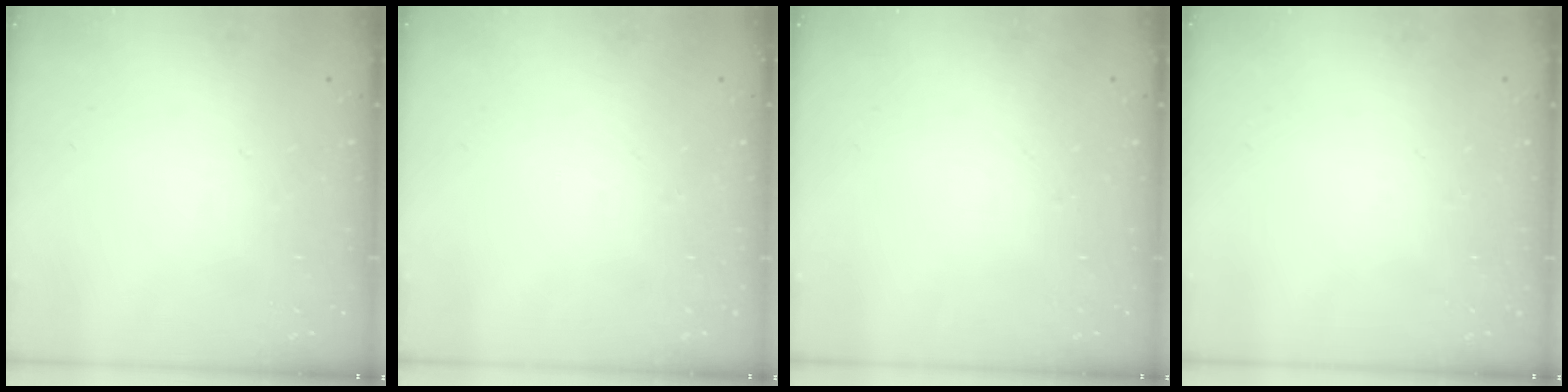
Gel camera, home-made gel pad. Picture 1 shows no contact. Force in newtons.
{"total": 0.0}
{"total": 0.0}
{"total": 0.0}